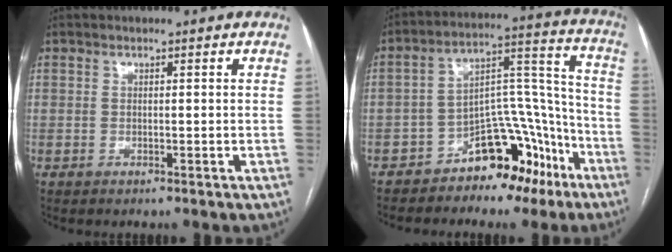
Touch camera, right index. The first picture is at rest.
{"total": 13.1, "force": [-8.5, 6.4, 7.5], "torque": [-0.101, 0.061, -0.128]}